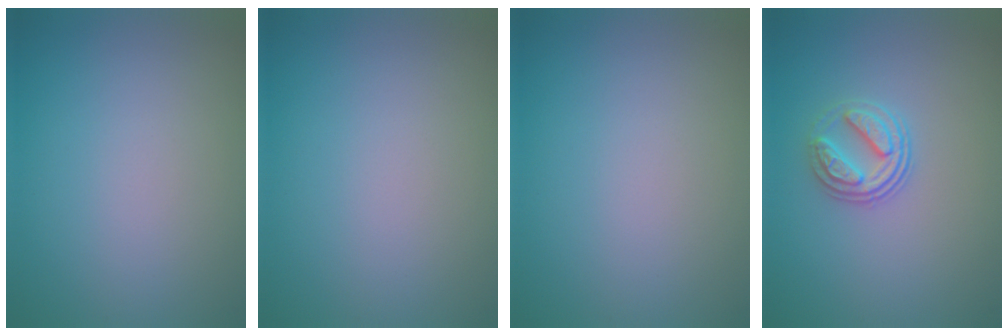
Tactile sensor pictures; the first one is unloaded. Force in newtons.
{"total": 0.0}
{"total": 0.0}
{"total": 2.9, "press": 2.6, "slide": 1.3}